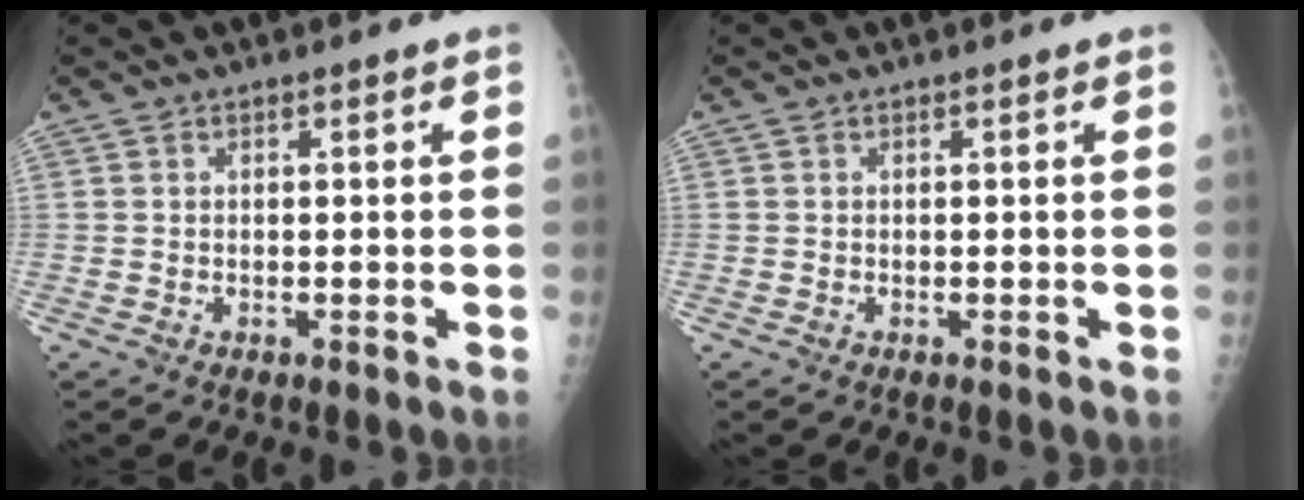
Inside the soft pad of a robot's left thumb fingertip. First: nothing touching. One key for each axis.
{"total": 0.0}